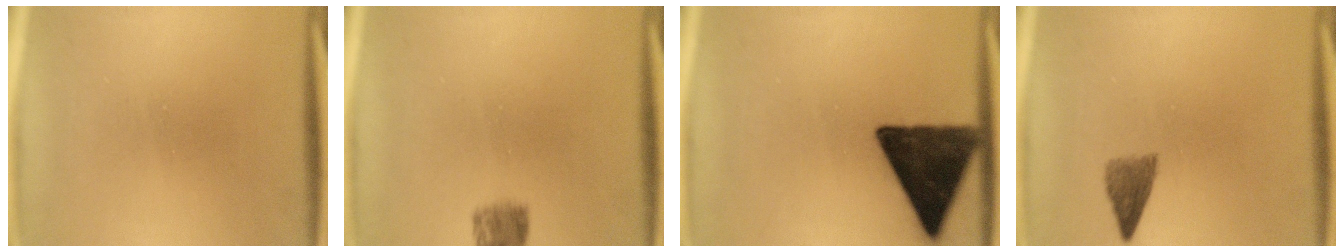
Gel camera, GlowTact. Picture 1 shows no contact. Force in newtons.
{"total": 3.7}
{"total": 13.6}
{"total": 3.0}